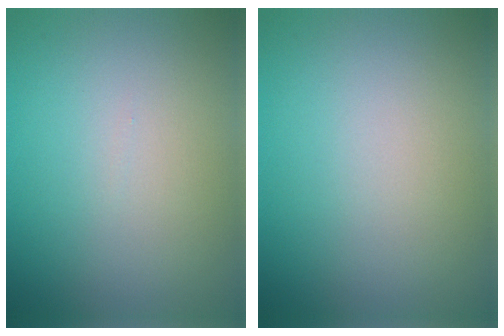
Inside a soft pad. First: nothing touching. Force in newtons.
{"total": 0.0}